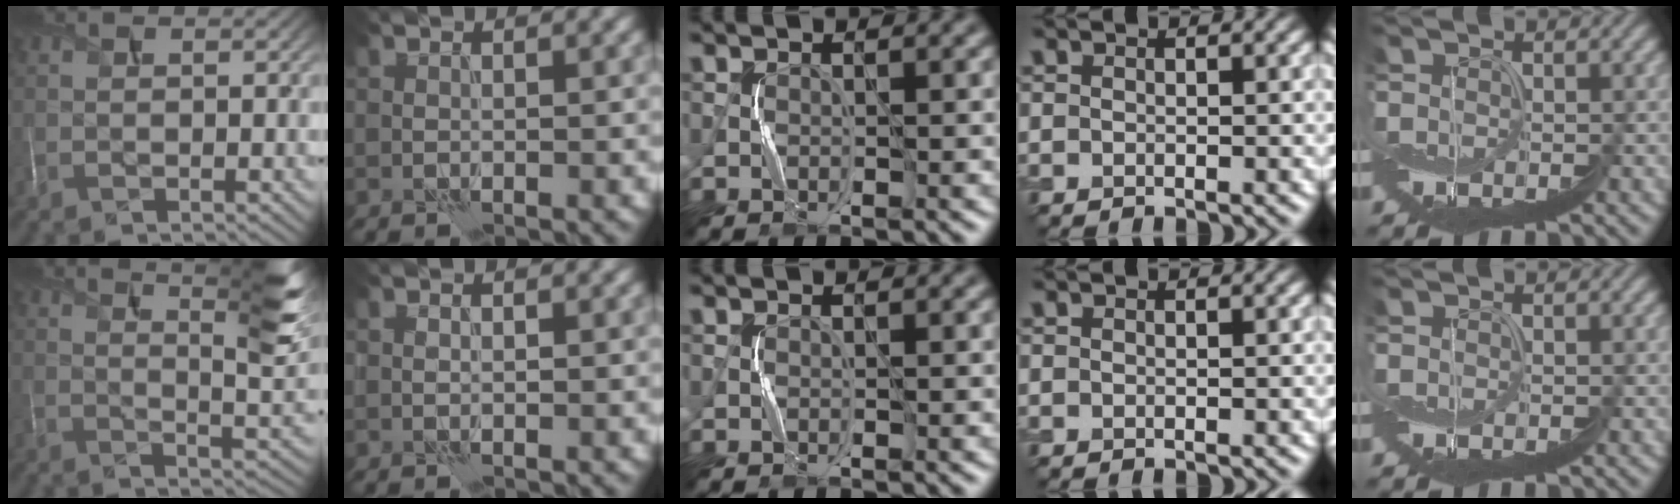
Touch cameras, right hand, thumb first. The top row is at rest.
{"thumb": {"total": 10.1, "force": [6.2, 1.8, 7.8], "torque": [-0.117, 0.003, 0.094]}}